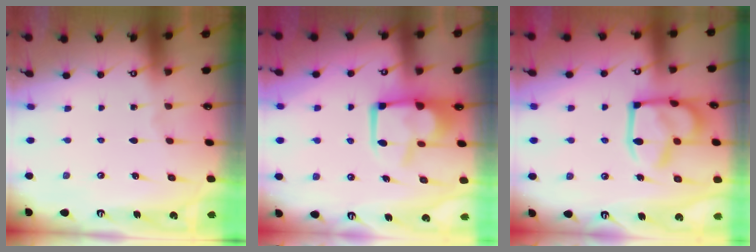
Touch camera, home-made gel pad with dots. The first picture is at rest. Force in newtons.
{"total": 6.3, "press": 6.3, "slide": 1.0}
{"total": 15.0, "press": 15.0, "slide": 1.2}